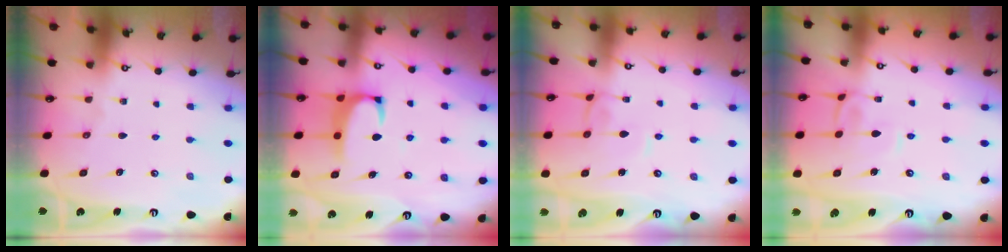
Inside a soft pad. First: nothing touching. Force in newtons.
{"total": 2.5, "press": 2.4, "slide": 0.8}
{"total": 0.8, "press": 0.7, "slide": 0.3}
{"total": 2.7, "press": 2.6, "slide": 0.4}